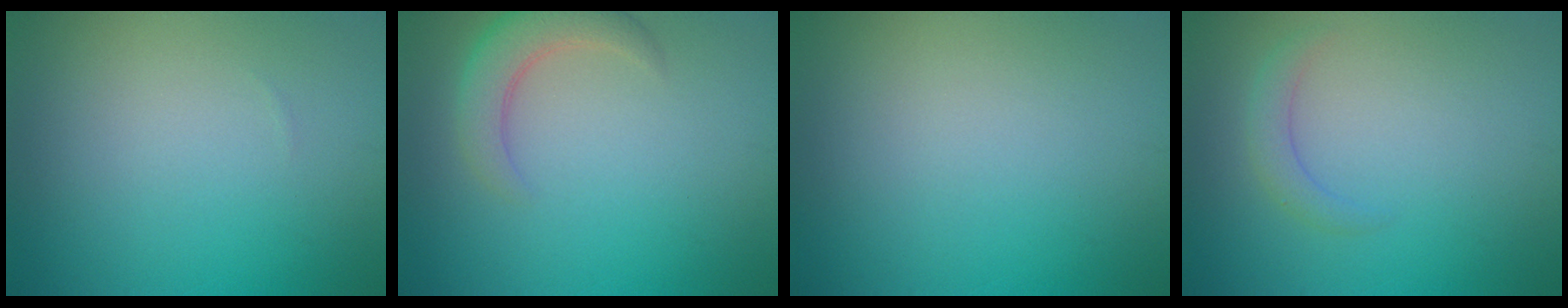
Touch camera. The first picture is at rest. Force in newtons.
{"total": 3.5, "press": 3.5, "slide": 0.3}
{"total": 0.0}
{"total": 1.5, "press": 1.5, "slide": 0.1}